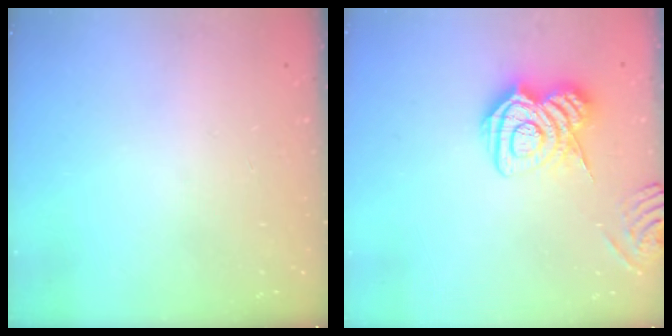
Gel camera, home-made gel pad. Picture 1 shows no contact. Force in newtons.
{"total": 10.2, "press": 10.1, "slide": 1.4}